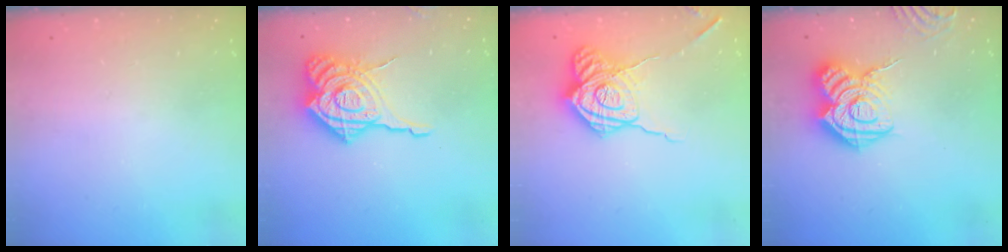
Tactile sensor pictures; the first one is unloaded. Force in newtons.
{"total": 20.1, "press": 20.0, "slide": 2.1}
{"total": 18.6, "press": 18.6, "slide": 1.4}
{"total": 17.2, "press": 17.2, "slide": 1.5}